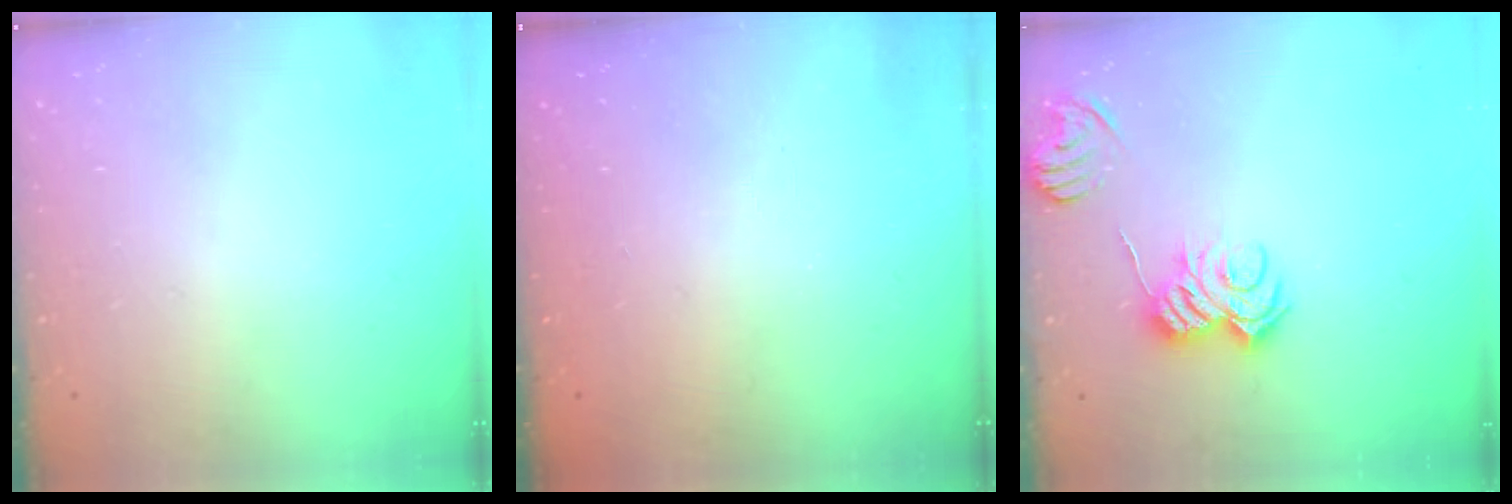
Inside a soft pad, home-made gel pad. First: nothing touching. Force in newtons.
{"total": 2.5, "press": 2.3, "slide": 0.8}
{"total": 9.1, "press": 9.1, "slide": 0.6}